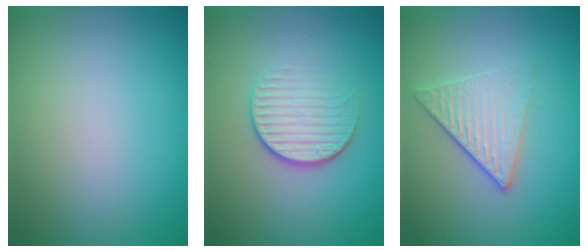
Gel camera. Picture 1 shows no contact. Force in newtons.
{"total": 3.9, "press": 2.7, "slide": 2.8}
{"total": 3.5, "press": 2.8, "slide": 2.2}